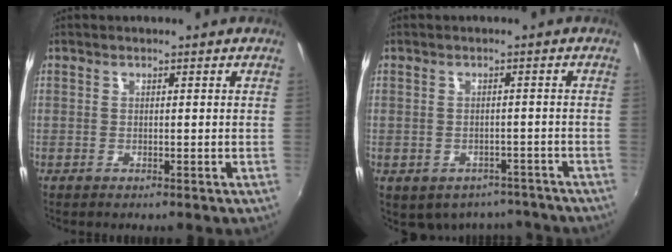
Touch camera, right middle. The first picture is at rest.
{"total": 11.3, "force": [-7.3, 7.5, 4.4], "torque": [-0.102, -0.007, -0.082]}